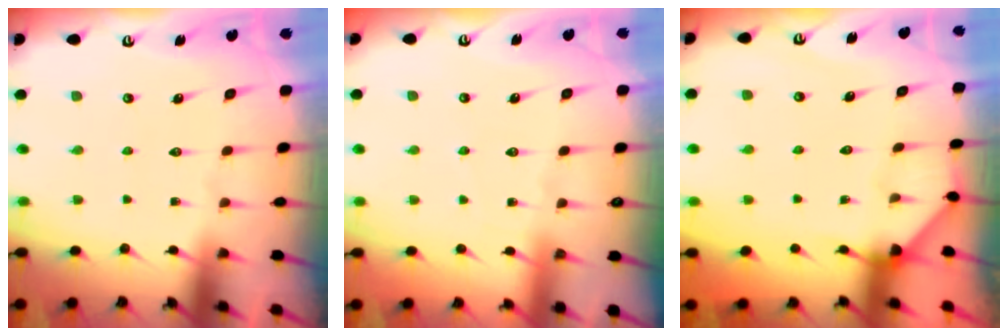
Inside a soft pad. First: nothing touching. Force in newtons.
{"total": 4.2, "press": 4.1, "slide": 0.5}
{"total": 2.5, "press": 2.5, "slide": 0.2}